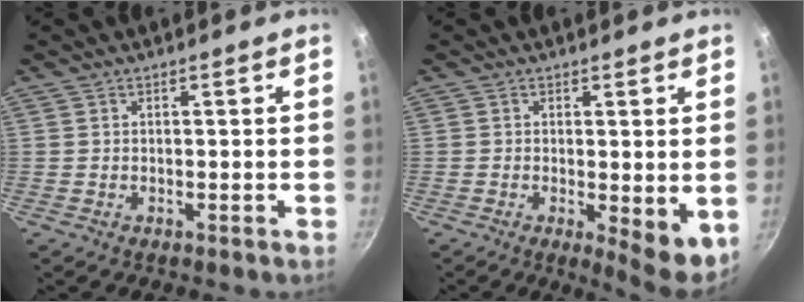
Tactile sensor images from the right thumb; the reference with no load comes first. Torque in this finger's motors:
{"motor_torque": [-0.08, 0.55, -0.03, 0.16, 0.00]}